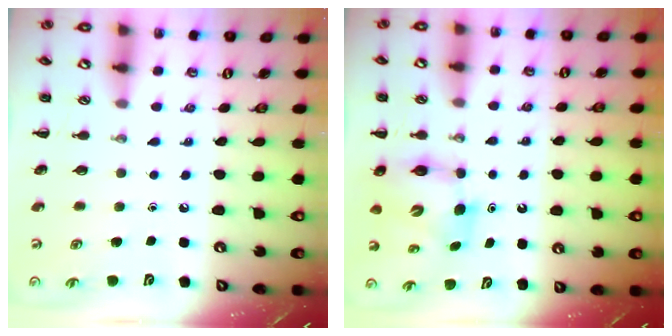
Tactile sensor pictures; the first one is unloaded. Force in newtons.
{"total": 7.1, "press": 6.9, "slide": 1.7}